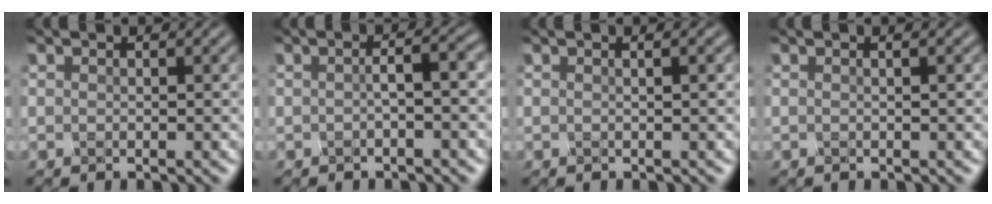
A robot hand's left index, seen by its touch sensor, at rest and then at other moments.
{"total": 2.0, "force": [-0.7, 0.5, 1.9], "torque": [-0.026, 0.004, -0.010]}
{"total": 3.5, "force": [1.3, 1.8, 2.7], "torque": [-0.013, 0.019, -0.008]}
{"total": 2.7, "force": [1.0, 1.5, 2.1], "torque": [-0.010, 0.011, -0.011]}